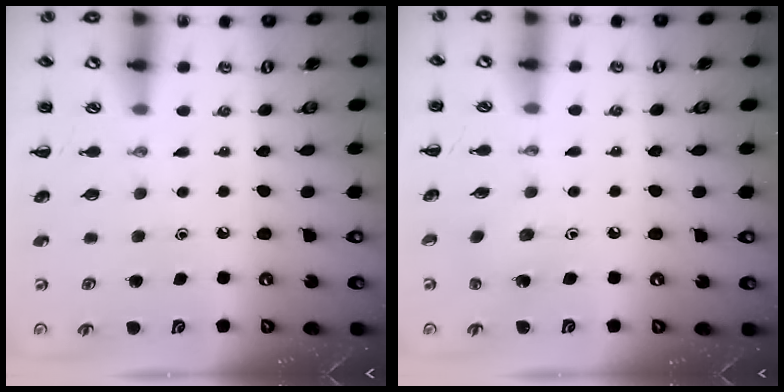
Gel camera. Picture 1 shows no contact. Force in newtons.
{"total": 2.7, "press": 2.6, "slide": 0.7}